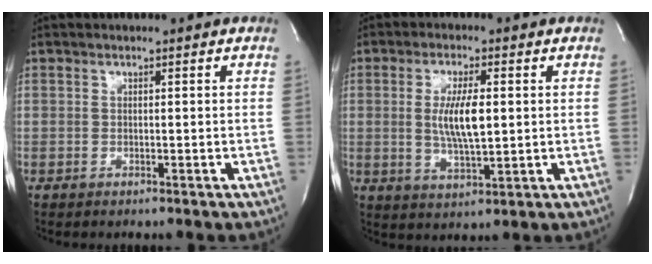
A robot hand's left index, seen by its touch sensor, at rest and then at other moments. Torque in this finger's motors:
{"motor_torque": [0.99, -0.22, 0.32, 0.07]}